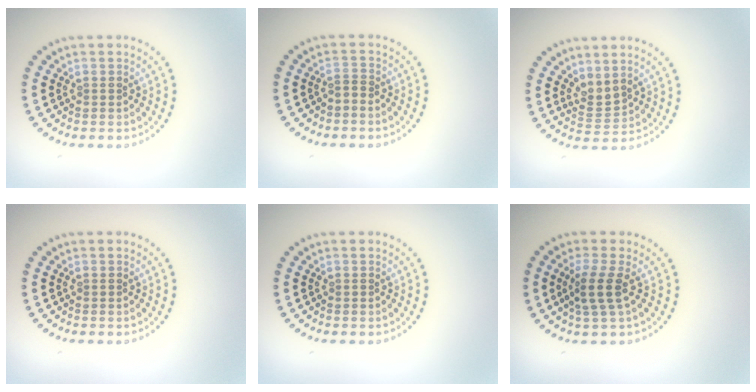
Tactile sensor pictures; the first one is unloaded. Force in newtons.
{"total": 0.5, "press": 0.2, "slide": 0.5}
{"total": 1.8, "press": 1.3, "slide": 1.2}
{"total": 0.0}
{"total": 0.0}
{"total": 2.5, "press": 2.0, "slide": 1.6}